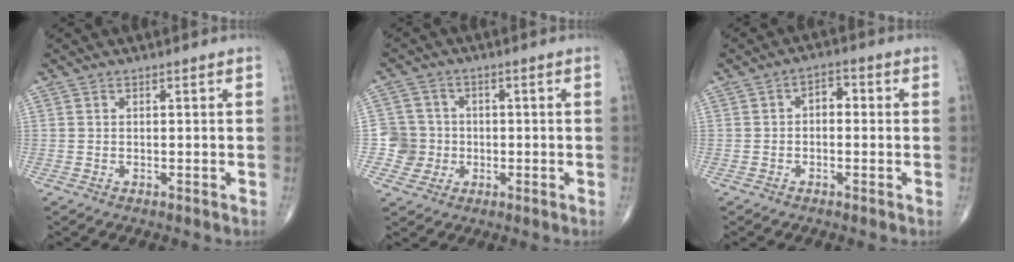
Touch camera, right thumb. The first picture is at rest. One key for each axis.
{"total": 5.8, "fx": -0.9, "fy": 5.7, "fz": 0.2, "tx": 0.031, "ty": 0.014, "tz": -0.022}
{"total": 3.4, "fx": 0.0, "fy": 2.2, "fz": 2.6, "tx": -0.019, "ty": 0.014, "tz": -0.010}